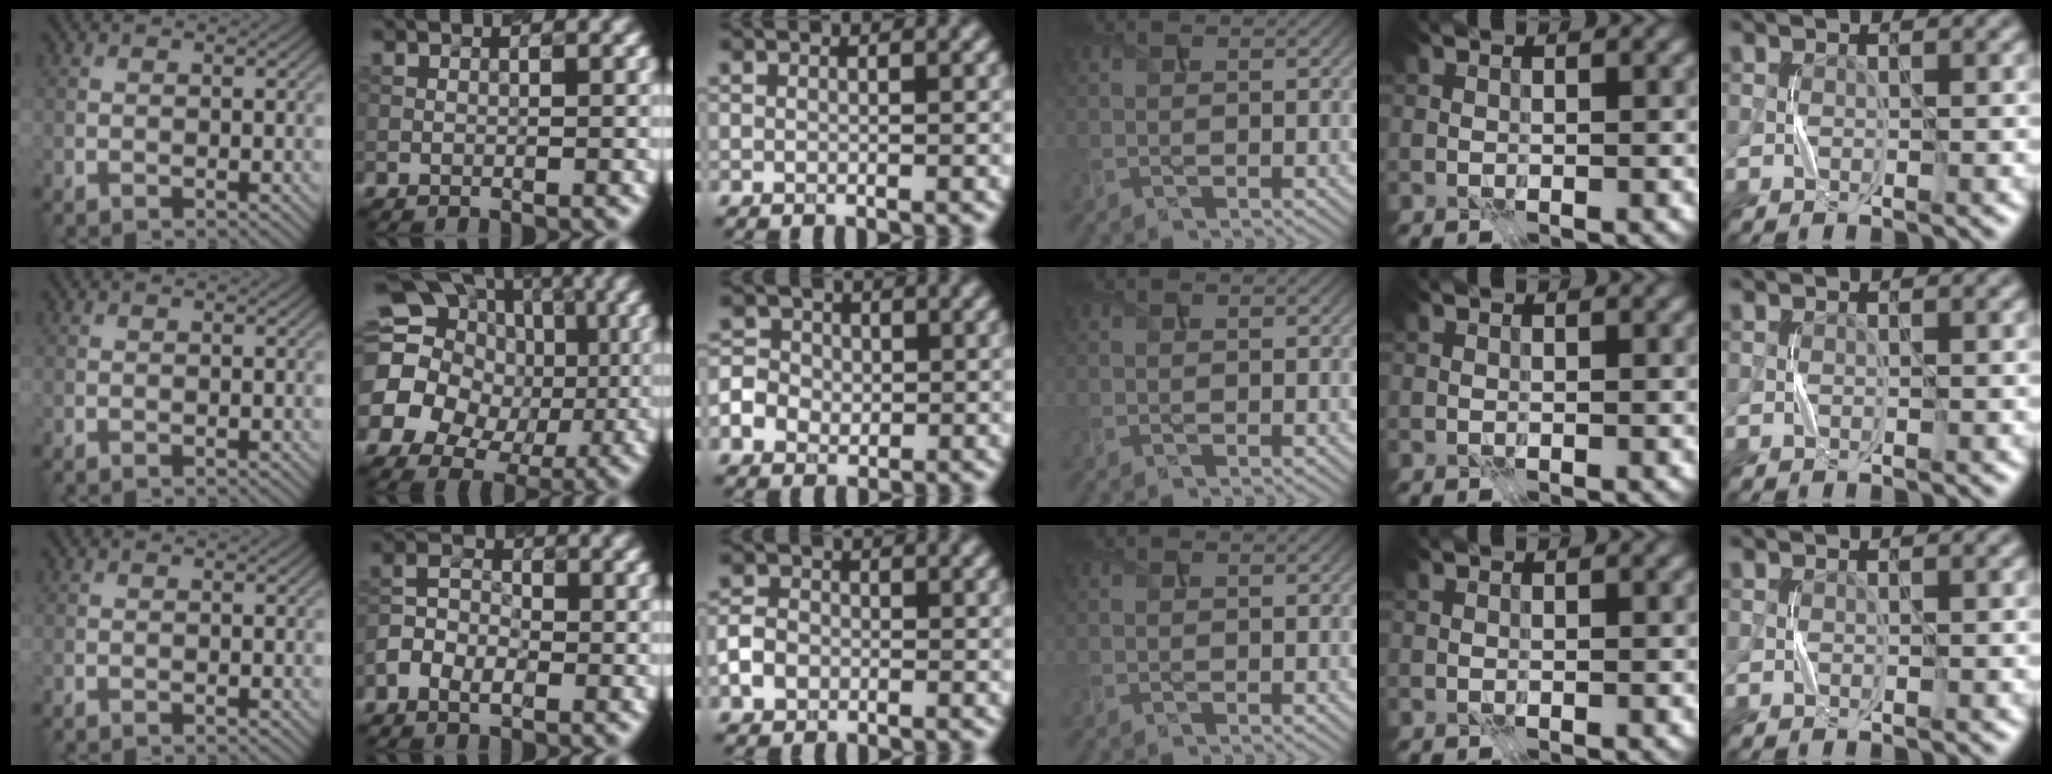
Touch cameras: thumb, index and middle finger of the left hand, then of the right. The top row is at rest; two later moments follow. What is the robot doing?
{"motion": "press", "object": "gel pad"}